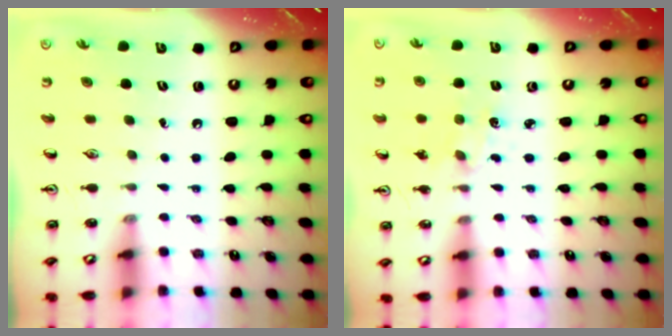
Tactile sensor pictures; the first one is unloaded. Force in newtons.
{"total": 2.7, "press": 2.7, "slide": 0.3}